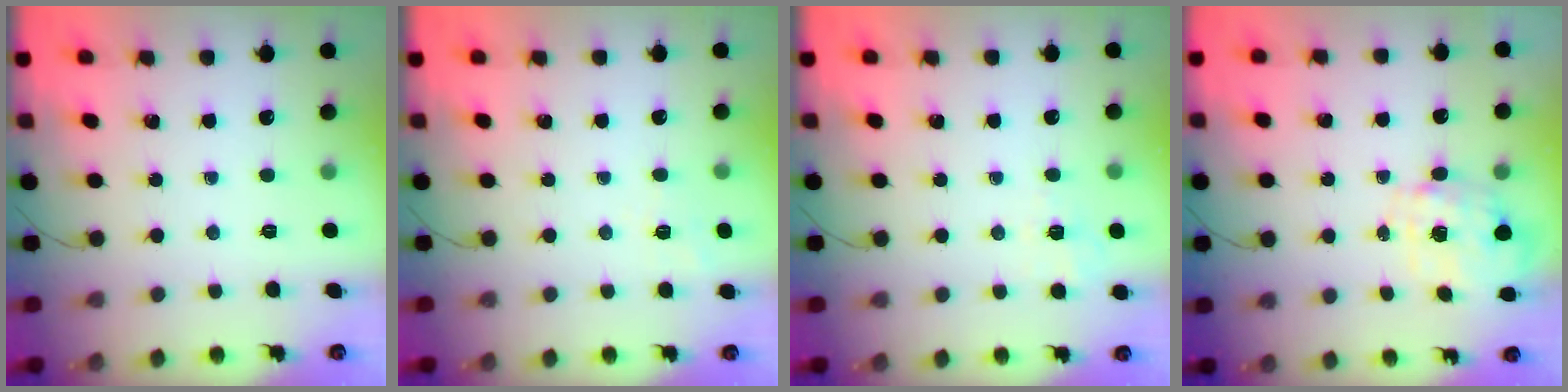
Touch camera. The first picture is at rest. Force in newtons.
{"total": 3.7, "press": 3.3, "slide": 1.7}
{"total": 2.0, "press": 0.8, "slide": 1.8}
{"total": 2.7, "press": 2.6, "slide": 0.9}